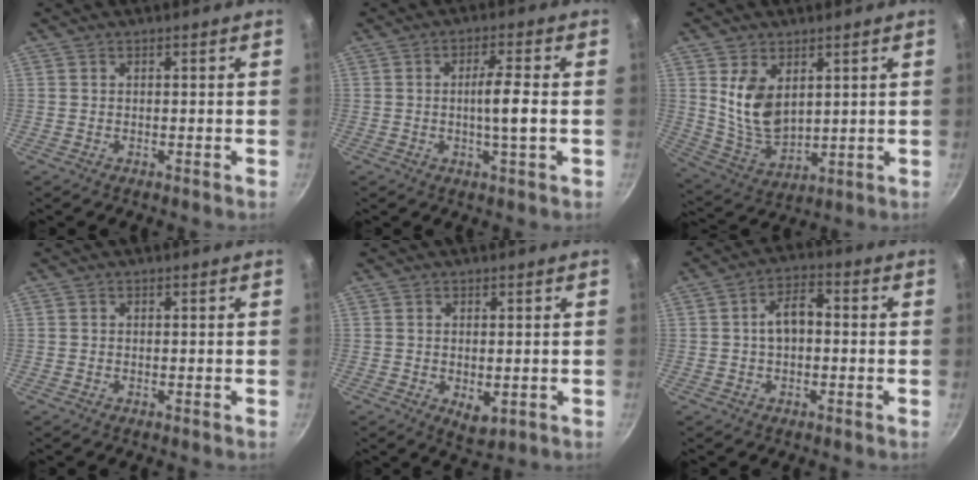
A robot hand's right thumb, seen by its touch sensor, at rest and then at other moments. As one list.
[{"total": 6.0, "force": [-0.5, 0.5, 6.0], "torque": [-0.109, 0.006, -0.009]}, {"total": 10.8, "force": [3.4, 6.7, 7.8], "torque": [-0.127, -0.035, 0.082]}, {"total": 0.0}, {"total": 4.1, "force": [-0.6, 2.3, 3.4], "torque": [-0.047, -0.013, -0.002]}, {"total": 7.4, "force": [-0.2, 4.8, 5.6], "torque": [-0.068, 0.027, -0.010]}]